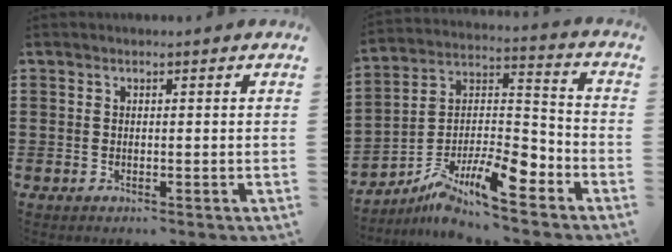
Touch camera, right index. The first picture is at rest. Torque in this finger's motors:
{"motor_torque": [1.51, -0.62, 0.45, 0.09]}